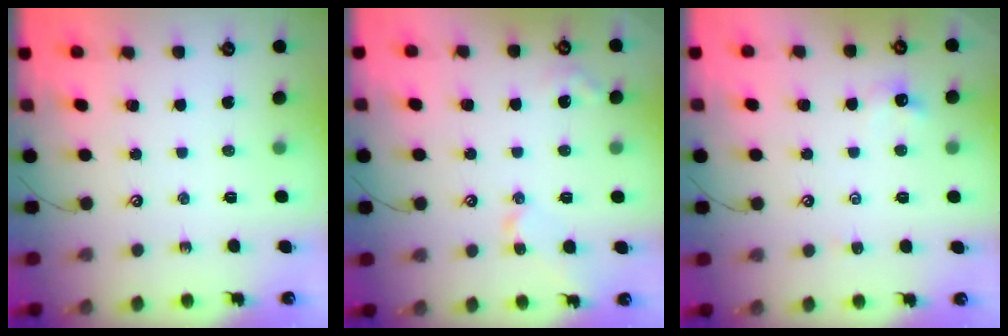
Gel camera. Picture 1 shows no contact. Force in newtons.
{"total": 3.7, "press": 3.7, "slide": 0.2}
{"total": 0.9, "press": 0.8, "slide": 0.4}